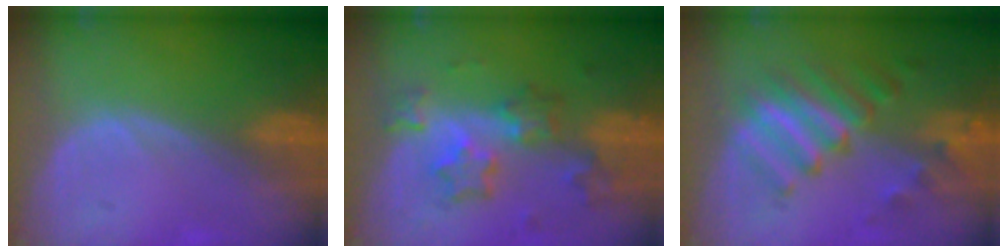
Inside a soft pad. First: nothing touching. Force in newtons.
{"total": 8.4, "press": 7.3, "slide": 4.1}
{"total": 9.5, "press": 8.2, "slide": 4.9}